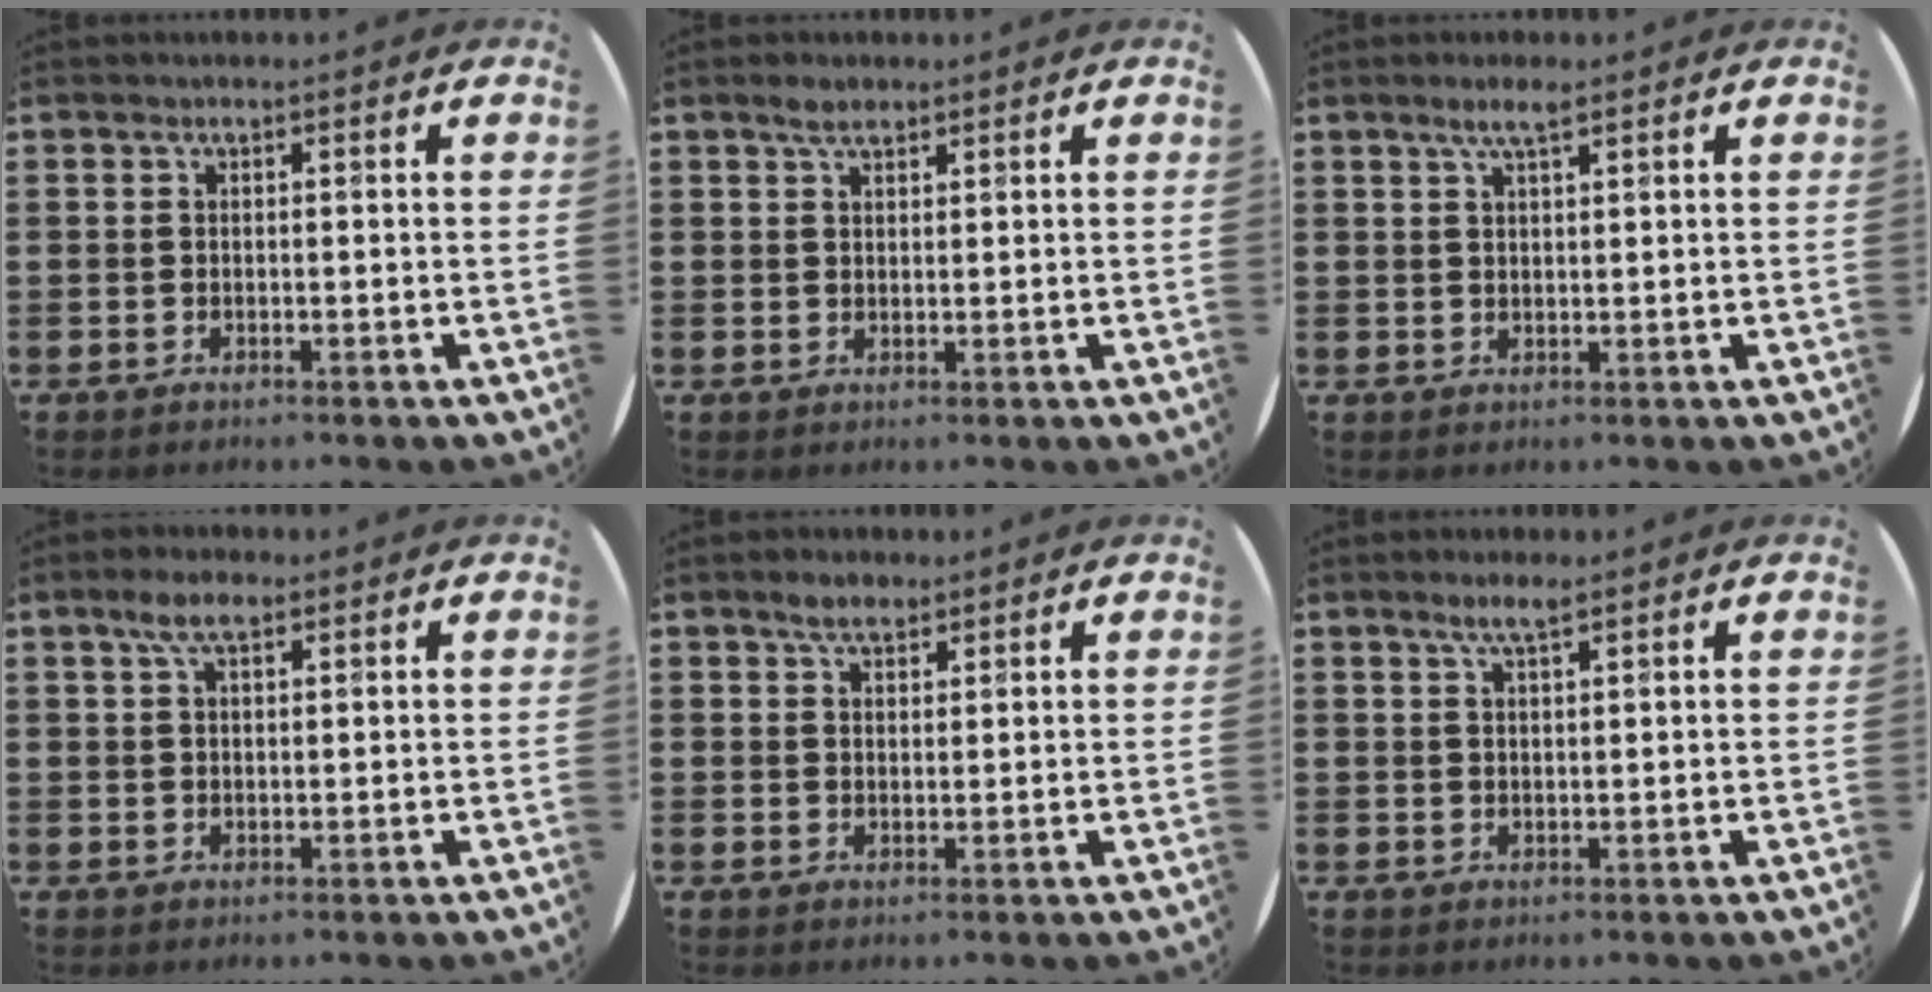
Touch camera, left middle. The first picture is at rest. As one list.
[{"total": 2.3, "force": [1.8, 0.9, 1.1], "torque": [-0.024, 0.005, 0.032]}, {"total": 3.0, "force": [2.1, 0.4, 2.1], "torque": [-0.044, 0.005, 0.037]}, {"total": 3.8, "force": [2.5, 1.4, 2.5], "torque": [-0.047, 0.004, 0.042]}, {"total": 2.8, "force": [2.2, 1.1, 1.1], "torque": [-0.016, 0.002, 0.040]}, {"total": 2.8, "force": [2.1, 0.4, 1.8], "torque": [-0.038, 0.004, 0.038]}]